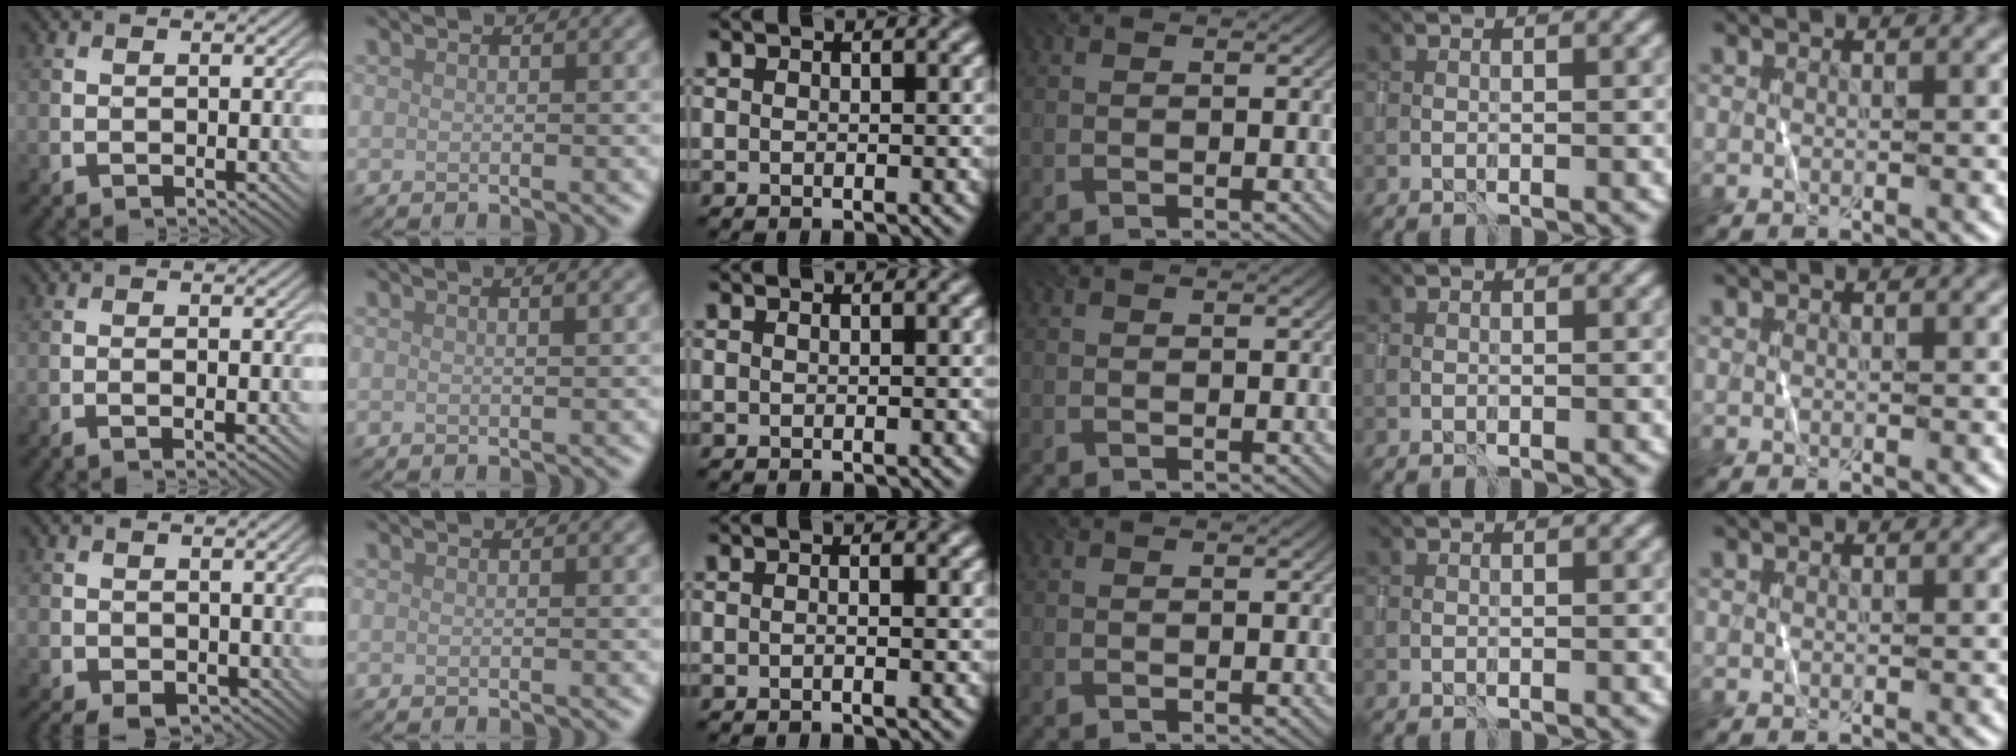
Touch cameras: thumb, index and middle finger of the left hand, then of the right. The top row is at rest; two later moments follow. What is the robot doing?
{"motion": "wrap", "object": "sponge"}